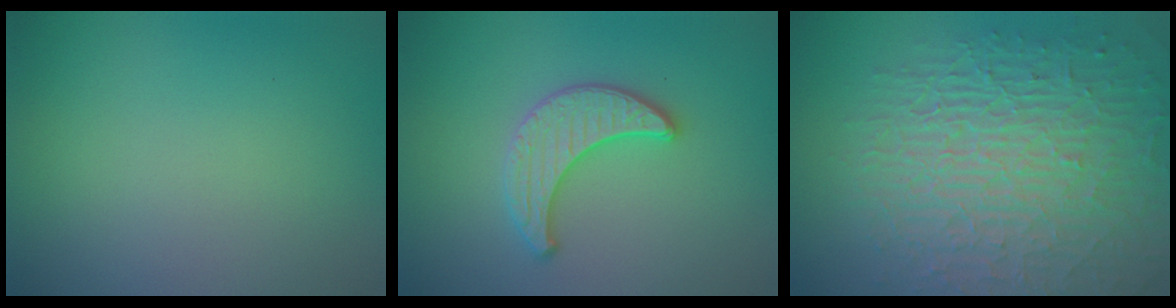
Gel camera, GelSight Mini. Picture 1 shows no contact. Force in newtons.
{"total": 3.1, "press": 3.1, "slide": 0.1}
{"total": 10.2, "press": 6.7, "slide": 7.8}